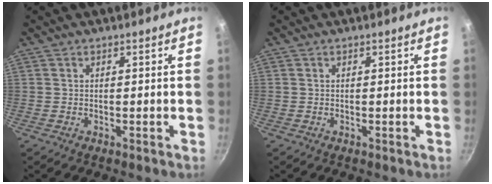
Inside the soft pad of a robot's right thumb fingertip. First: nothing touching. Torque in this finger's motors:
{"motor_torque": [0.17, -0.07, 0.21, 0.02, 0.00]}